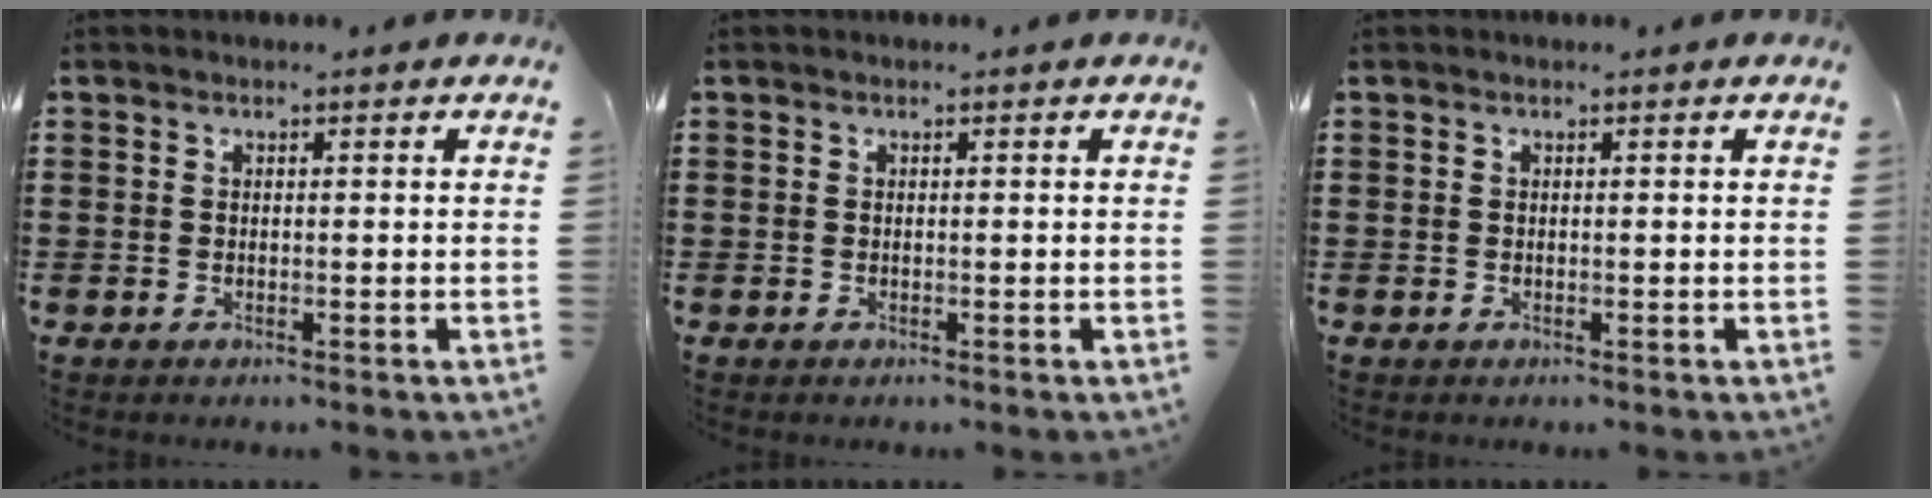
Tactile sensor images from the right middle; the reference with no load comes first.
{"total": 0.0}
{"total": 0.0}